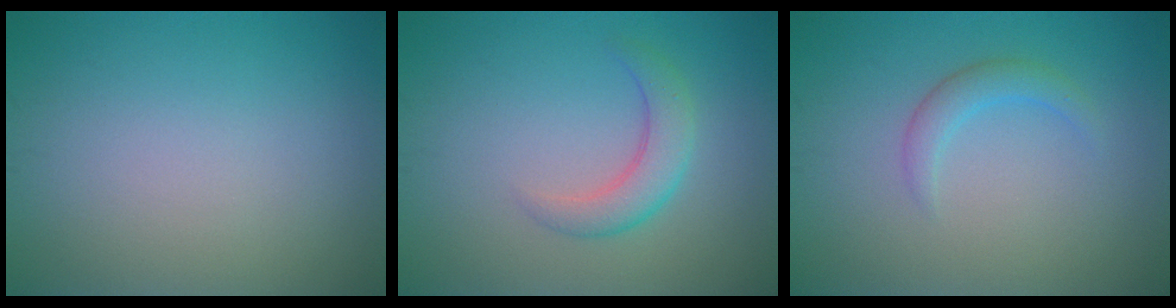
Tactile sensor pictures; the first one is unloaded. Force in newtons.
{"total": 3.0, "press": 3.0, "slide": 0.2}
{"total": 1.8, "press": 1.8, "slide": 0.1}